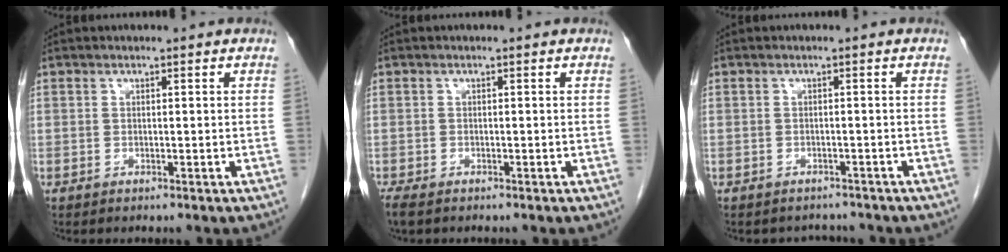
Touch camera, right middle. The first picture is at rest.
{"total": 2.6, "force": [-2.0, 1.0, 1.4], "torque": [-0.032, -0.009, -0.031]}
{"total": 2.7, "force": [-2.5, 1.1, -0.3], "torque": [0.001, 0.001, -0.036]}